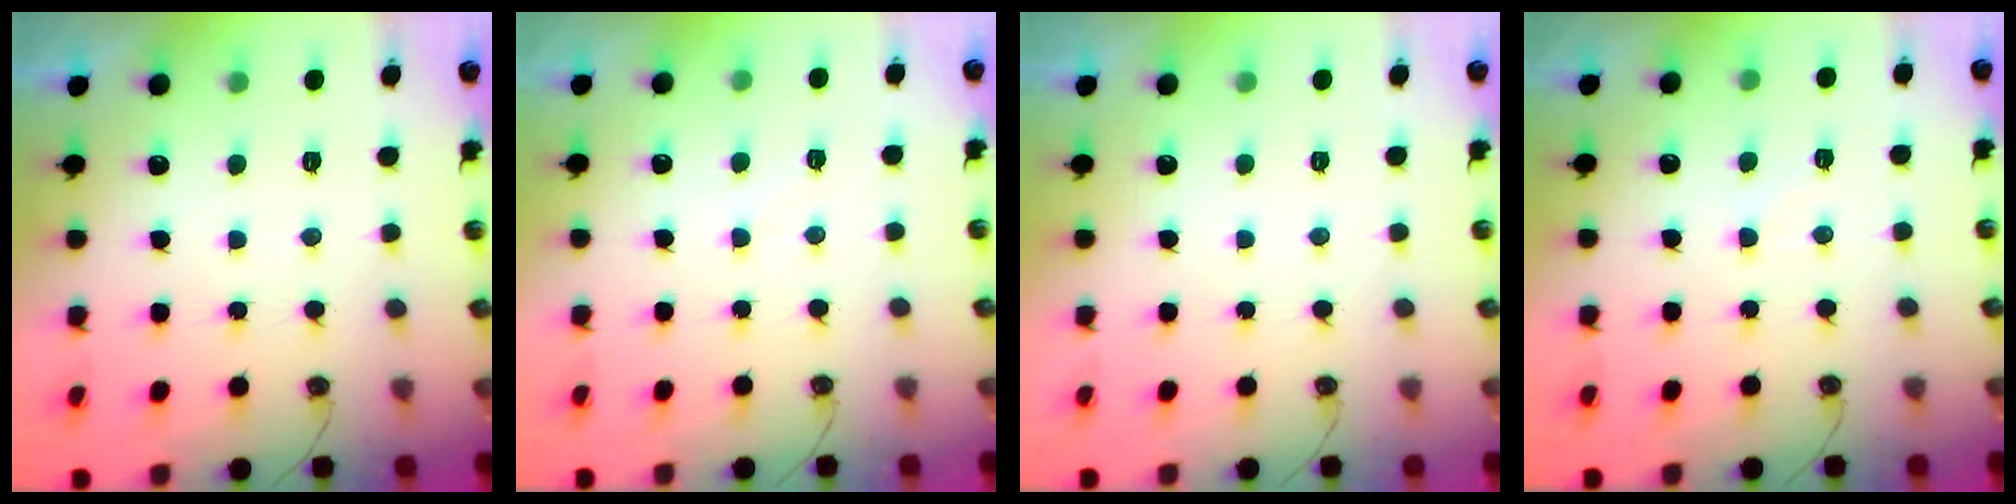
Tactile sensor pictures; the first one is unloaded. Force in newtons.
{"total": 3.3, "press": 3.2, "slide": 0.5}
{"total": 0.0}
{"total": 3.1, "press": 3.1, "slide": 0.5}